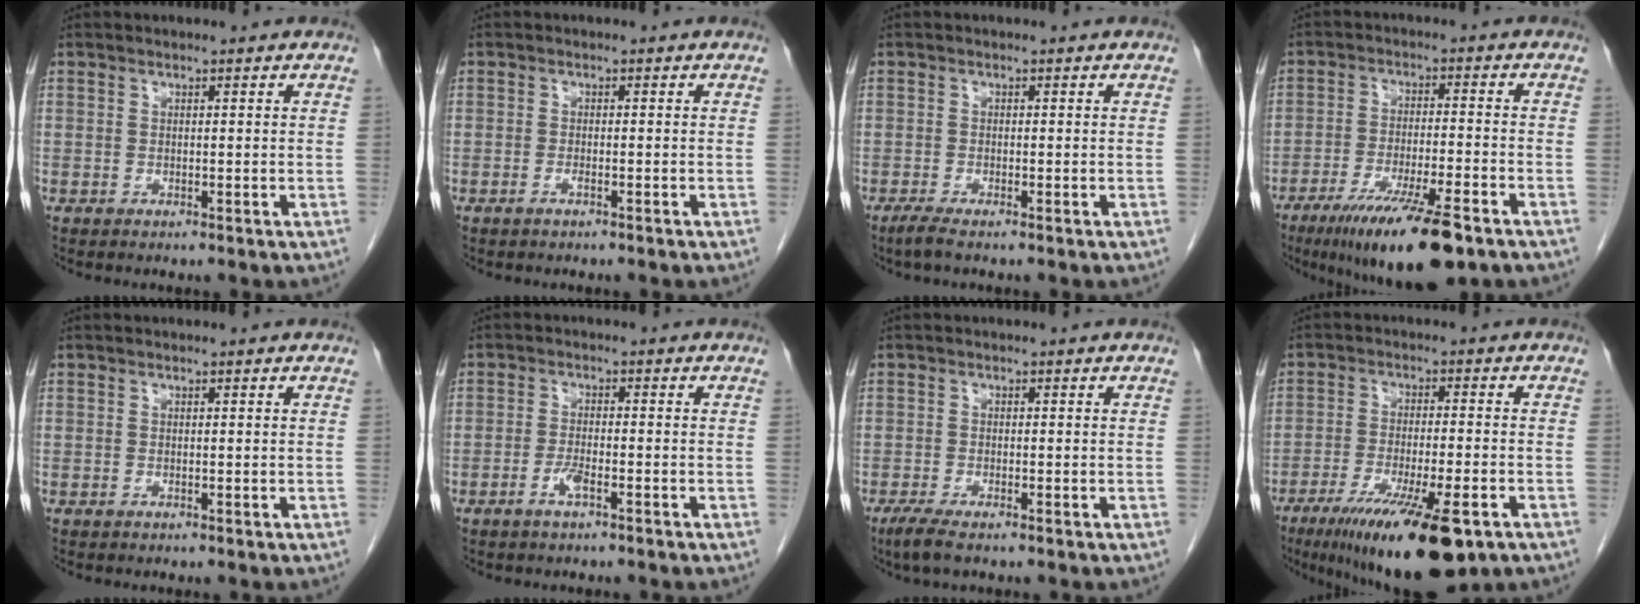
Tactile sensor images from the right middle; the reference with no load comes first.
{"total": 1.1, "force": [-0.8, 0.1, 0.8], "torque": [-0.019, 0.000, -0.015]}
{"total": 1.7, "force": [-1.3, 0.0, 1.1], "torque": [-0.031, -0.007, -0.029]}
{"total": 14.1, "force": [-9.2, 1.9, 10.4], "torque": [-0.168, -0.033, -0.151]}
{"total": 0.0}
{"total": 2.6, "force": [-1.6, 0.4, 2.1], "torque": [-0.044, 0.000, -0.033]}
{"total": 3.2, "force": [-2.3, 0.5, 2.2], "torque": [-0.046, -0.009, -0.042]}
{"total": 16.5, "force": [-10.1, 2.9, 12.8], "torque": [-0.184, -0.038, -0.157]}